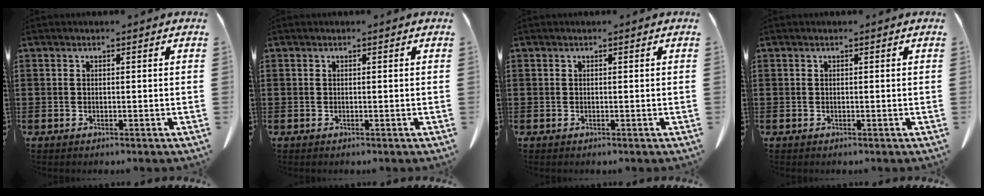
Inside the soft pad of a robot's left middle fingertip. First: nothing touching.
{"total": 0.0}
{"total": 0.0}
{"total": 0.0}